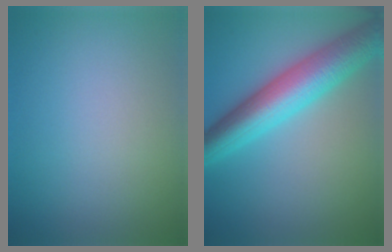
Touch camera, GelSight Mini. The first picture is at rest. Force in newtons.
{"total": 8.1, "press": 8.1, "slide": 0.1}